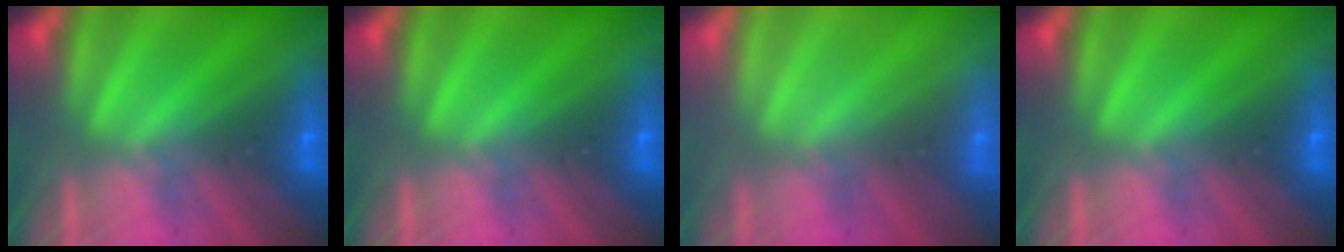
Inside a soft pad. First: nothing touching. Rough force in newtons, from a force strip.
{"total": 0.0}
{"total": 3.3}
{"total": 0.0}